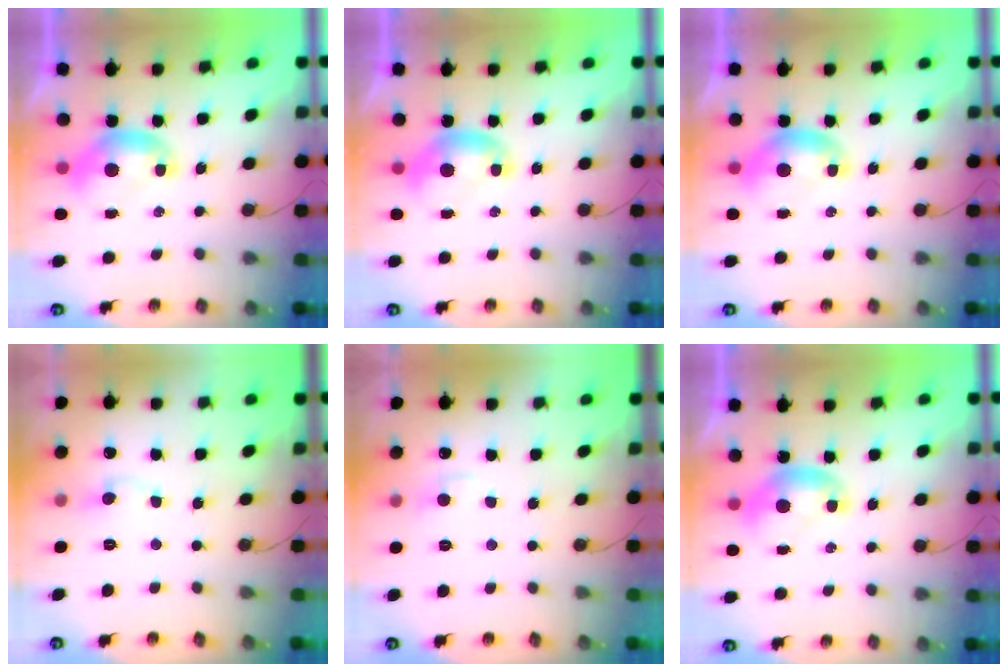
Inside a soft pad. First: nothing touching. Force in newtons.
{"total": 0.0}
{"total": 0.0}
{"total": 0.9, "press": 0.6, "slide": 0.6}
{"total": 0.9, "press": 0.5, "slide": 0.7}
{"total": 0.0}